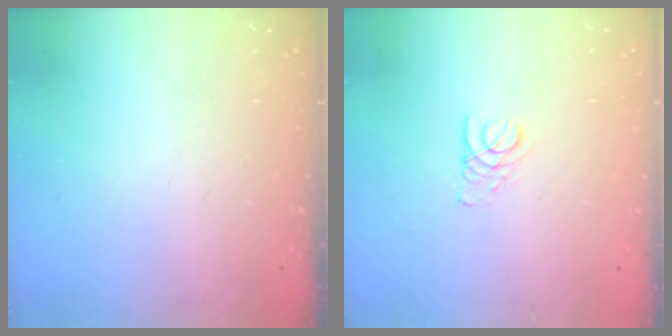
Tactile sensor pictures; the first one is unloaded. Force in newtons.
{"total": 1.9, "press": 1.9, "slide": 0.2}